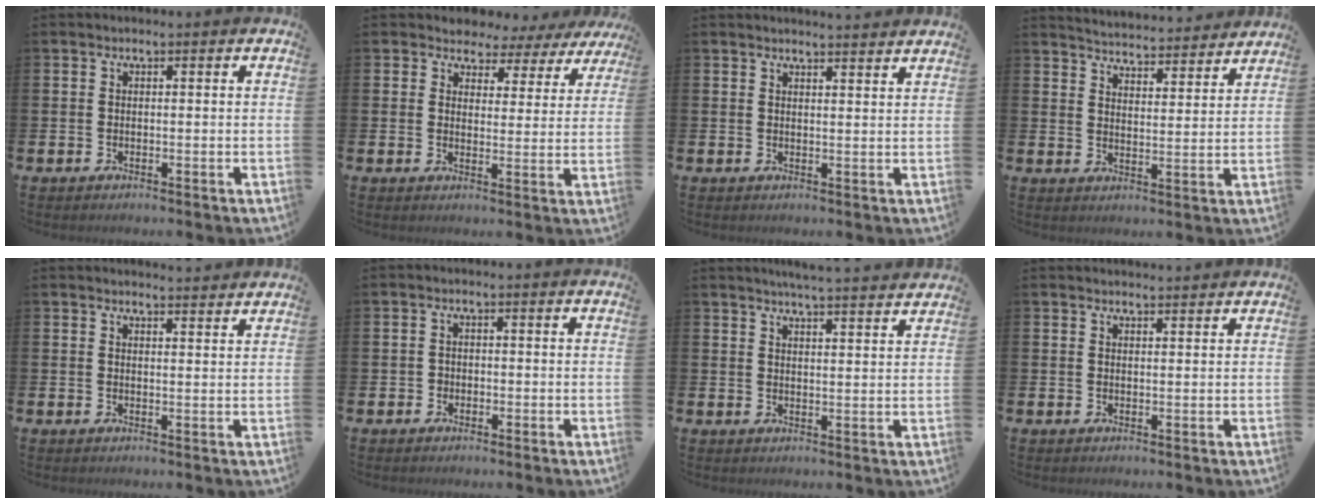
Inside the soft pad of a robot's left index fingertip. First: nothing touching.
{"total": 3.3, "force": [2.8, 1.8, -0.1], "torque": [-0.016, -0.026, 0.043]}
{"total": 2.4, "force": [2.4, -0.3, -0.1], "torque": [0.006, -0.019, 0.042]}
{"total": 4.9, "force": [4.9, 0.2, -0.1], "torque": [-0.015, -0.043, 0.085]}
{"total": 2.4, "force": [2.4, -0.1, -0.2], "torque": [0.006, -0.018, 0.043]}
{"total": 1.1, "force": [-0.5, 1.0, 0.2], "torque": [-0.006, 0.004, -0.012]}
{"total": 4.6, "force": [4.5, -0.8, 0.8], "torque": [-0.027, -0.026, 0.079]}
{"total": 1.5, "force": [1.5, 0.0, -0.1], "torque": [0.007, -0.009, 0.027]}